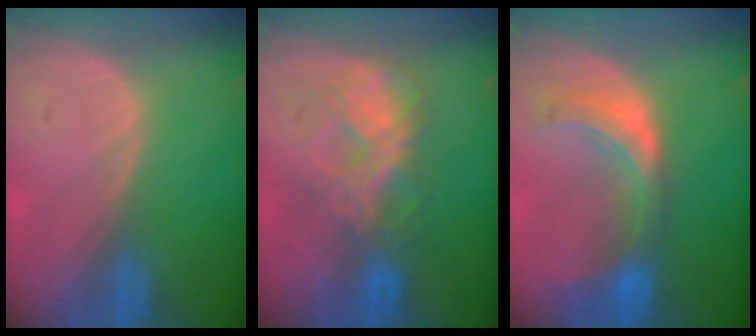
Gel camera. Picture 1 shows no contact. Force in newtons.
{"total": 7.8, "press": 7.3, "slide": 2.8}
{"total": 7.8, "press": 6.9, "slide": 3.5}